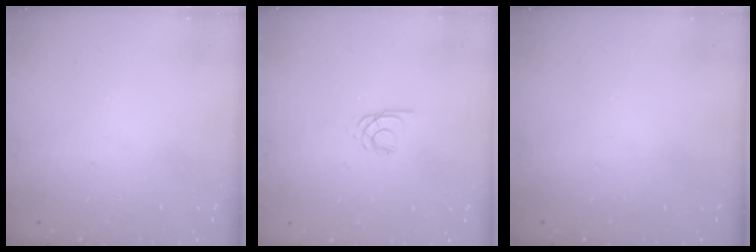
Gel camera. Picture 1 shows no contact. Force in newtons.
{"total": 1.7, "press": 1.7, "slide": 0.3}
{"total": 0.0}